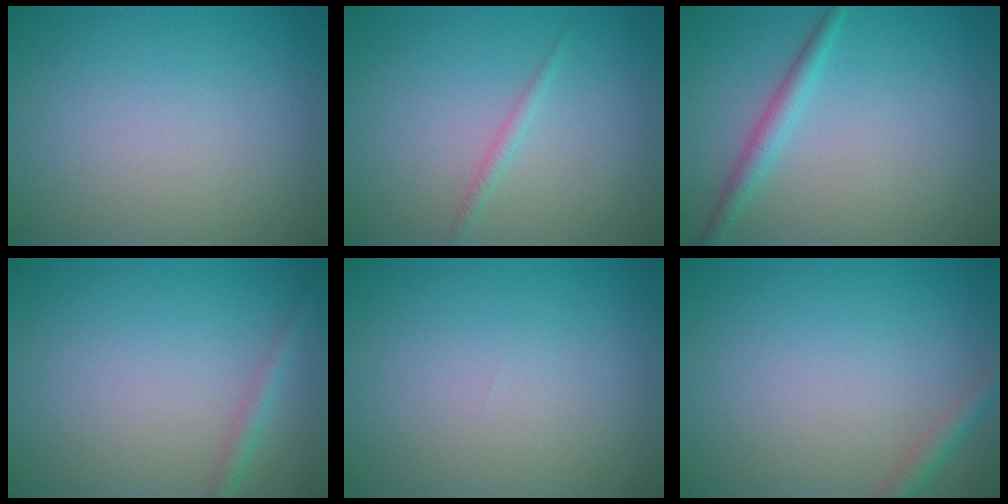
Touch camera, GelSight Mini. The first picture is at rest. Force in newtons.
{"total": 0.9, "press": 0.9, "slide": 0.0}
{"total": 2.1, "press": 2.1, "slide": 0.1}
{"total": 1.3, "press": 1.3, "slide": 0.0}
{"total": 0.0}
{"total": 1.6, "press": 1.6, "slide": 0.1}